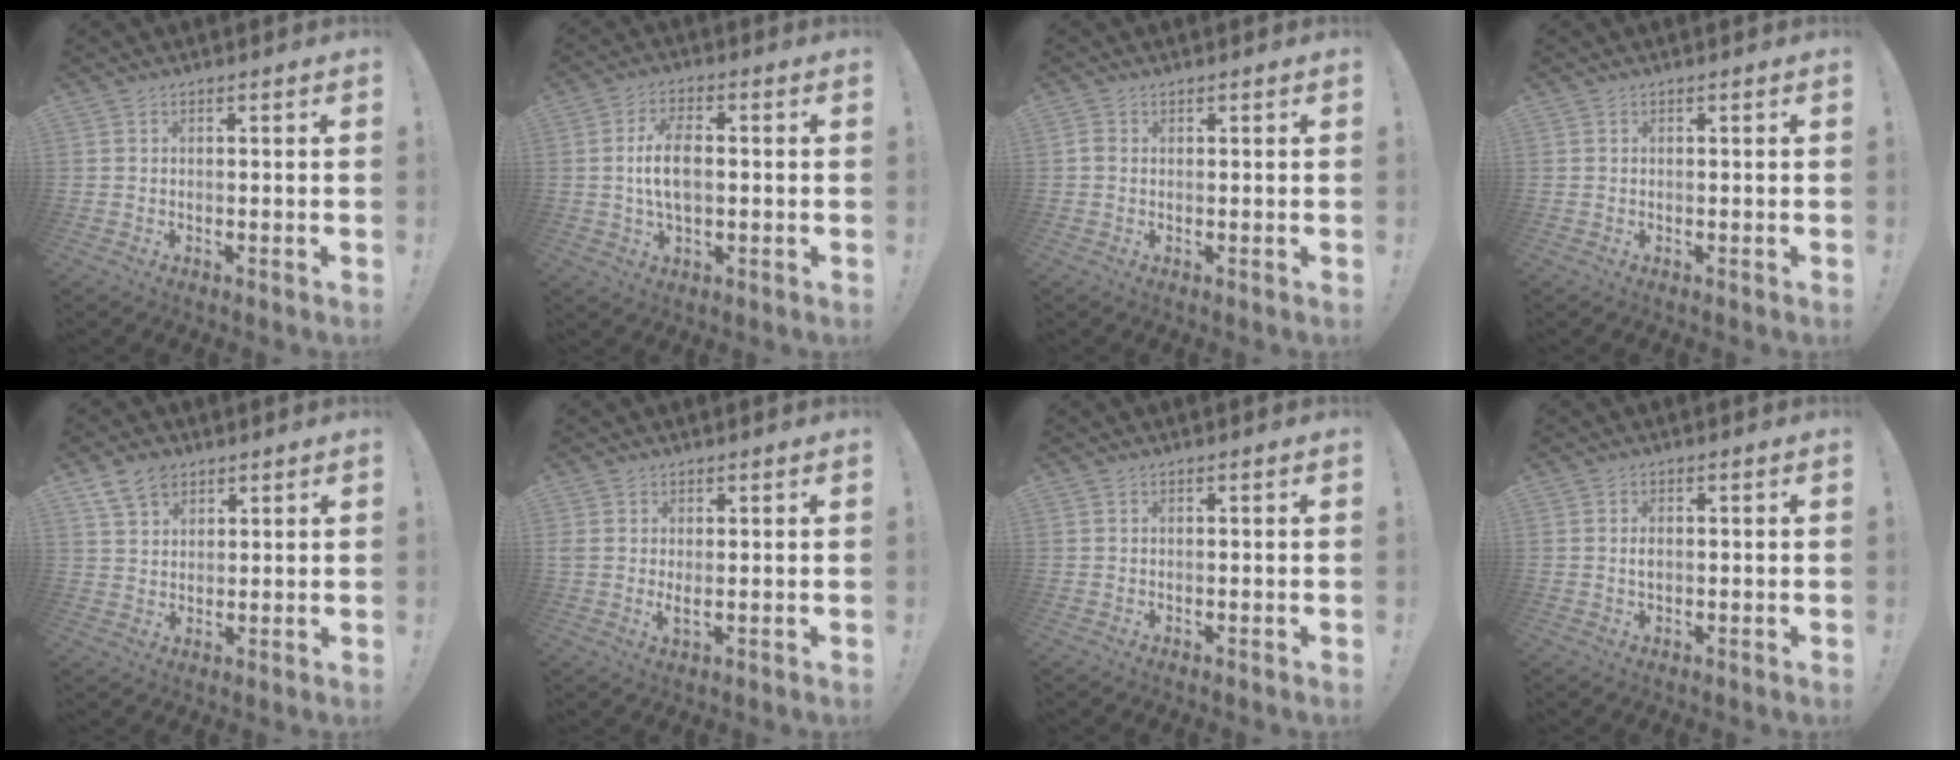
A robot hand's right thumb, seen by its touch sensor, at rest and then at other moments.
{"total": 9.1, "force": [0.0, 4.7, 7.8], "torque": [-0.139, -0.001, -0.001]}
{"total": 1.1, "force": [0.4, 0.8, 0.7], "torque": [-0.010, 0.003, 0.006]}
{"total": 0.0}
{"total": 7.7, "force": [5.0, 5.1, 2.8], "torque": [-0.052, -0.017, 0.098]}
{"total": 3.0, "force": [1.2, 0.8, 2.7], "torque": [-0.030, -0.017, 0.020]}
{"total": 0.0}
{"total": 1.5, "force": [0.1, 0.9, 1.2], "torque": [-0.018, 0.002, -0.001]}